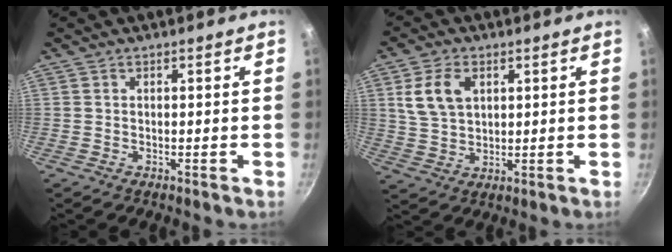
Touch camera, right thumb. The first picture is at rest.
{"total": 8.1, "force": [2.8, 5.3, 5.4], "torque": [-0.097, -0.005, 0.060]}